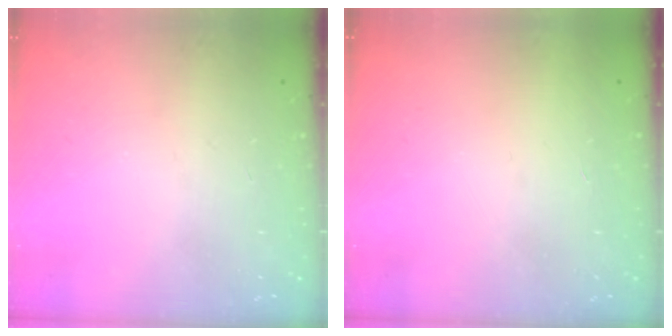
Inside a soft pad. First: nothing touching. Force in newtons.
{"total": 1.7, "press": 1.7, "slide": 0.1}